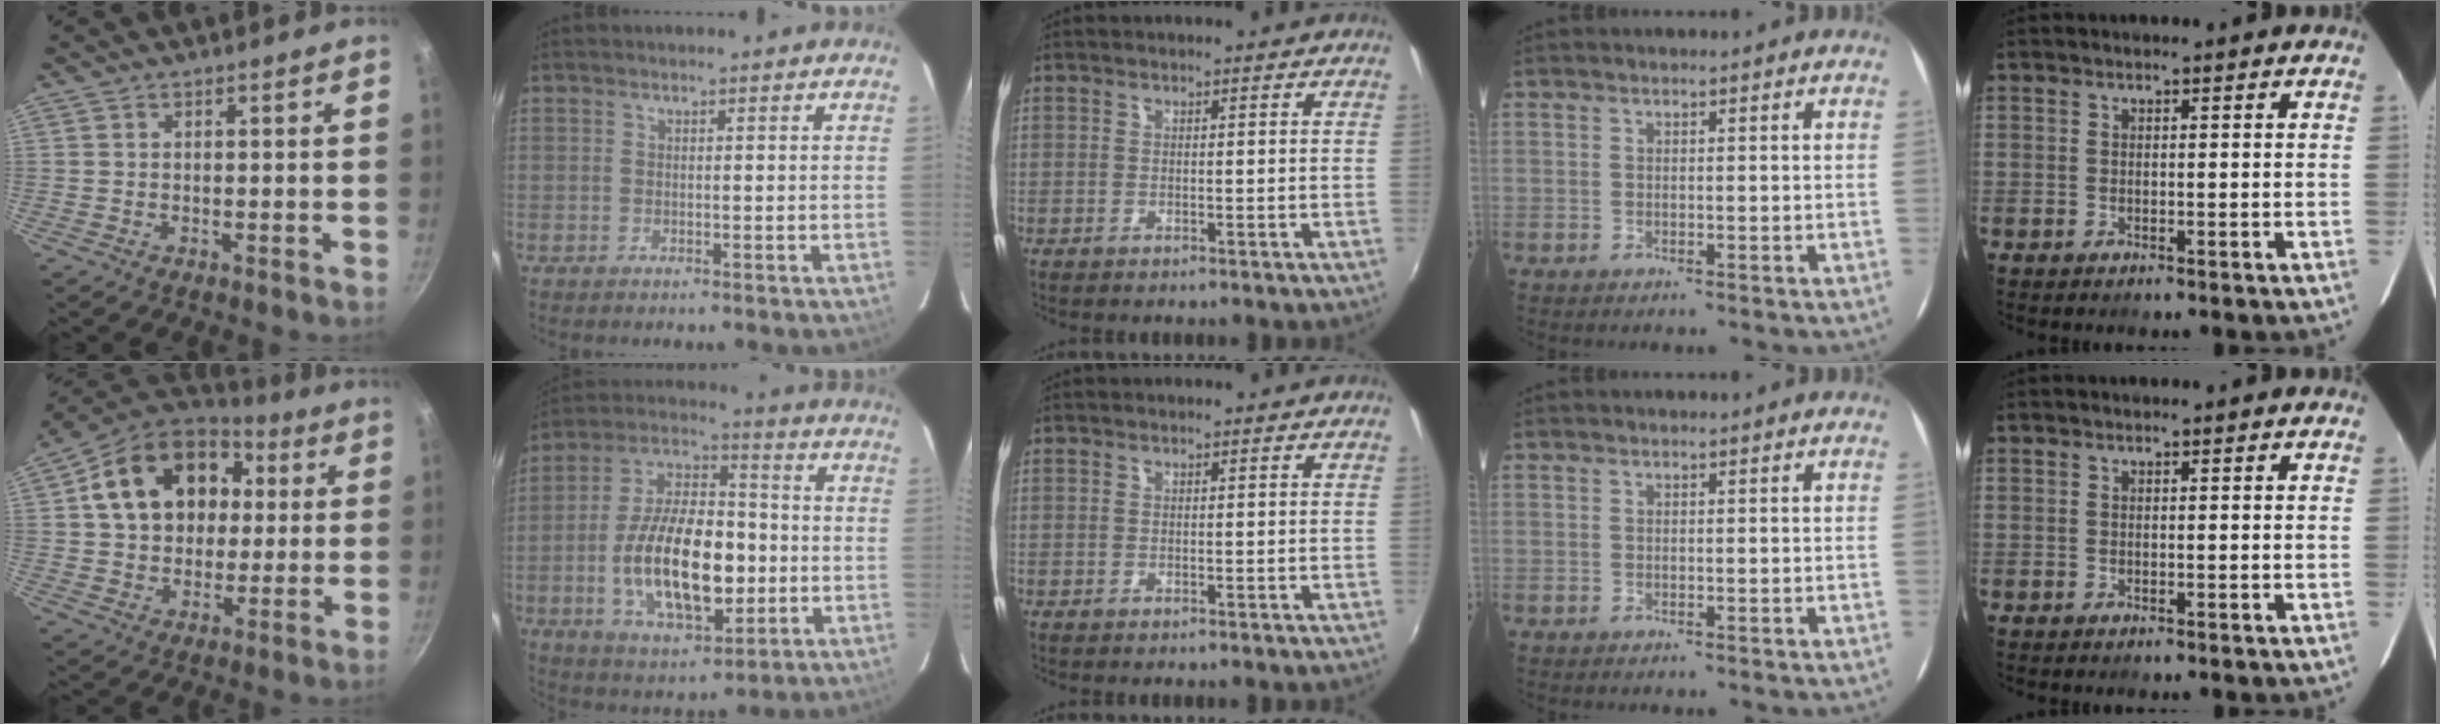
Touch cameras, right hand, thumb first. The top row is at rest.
{"thumb": {"total": 20.5, "force": [4.4, 15.4, 12.7], "torque": [-0.196, 0.027, 0.069]}, "index": {"total": 20.1, "force": [-3.6, 9.7, 17.2], "torque": [-0.333, 0.007, -0.053]}}